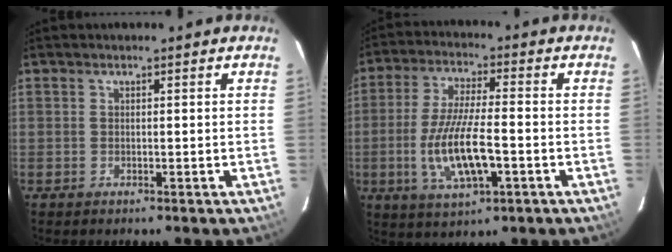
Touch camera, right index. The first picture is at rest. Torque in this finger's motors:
{"motor_torque": [0.44, -0.17, 0.66, 0.21]}